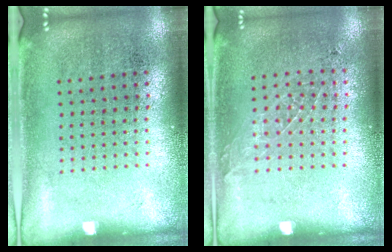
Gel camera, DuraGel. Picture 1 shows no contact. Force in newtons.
{"total": 0.9, "press": 0.9, "slide": 0.1}